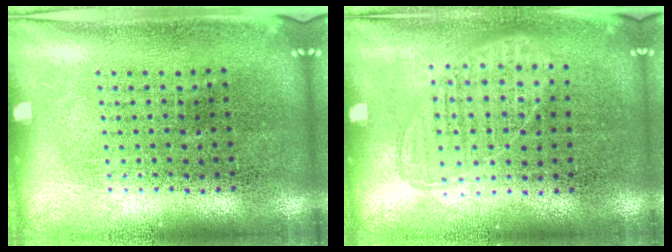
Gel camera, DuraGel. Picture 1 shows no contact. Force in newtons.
{"total": 0.8, "press": 0.7, "slide": 0.3}